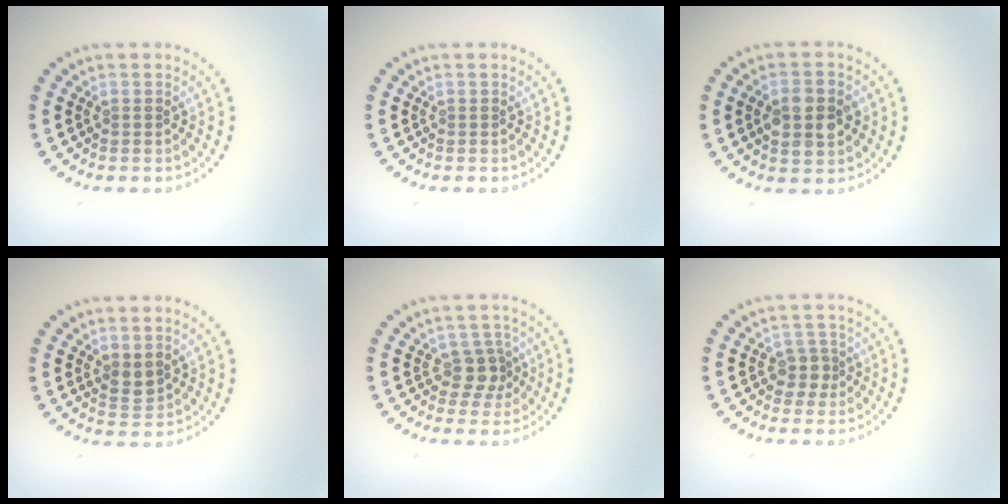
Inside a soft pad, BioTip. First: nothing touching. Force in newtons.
{"total": 0.0}
{"total": 4.5, "press": 4.5, "slide": 0.1}
{"total": 1.7, "press": 1.6, "slide": 0.6}
{"total": 2.3, "press": 1.9, "slide": 1.4}
{"total": 2.0, "press": 1.6, "slide": 1.1}